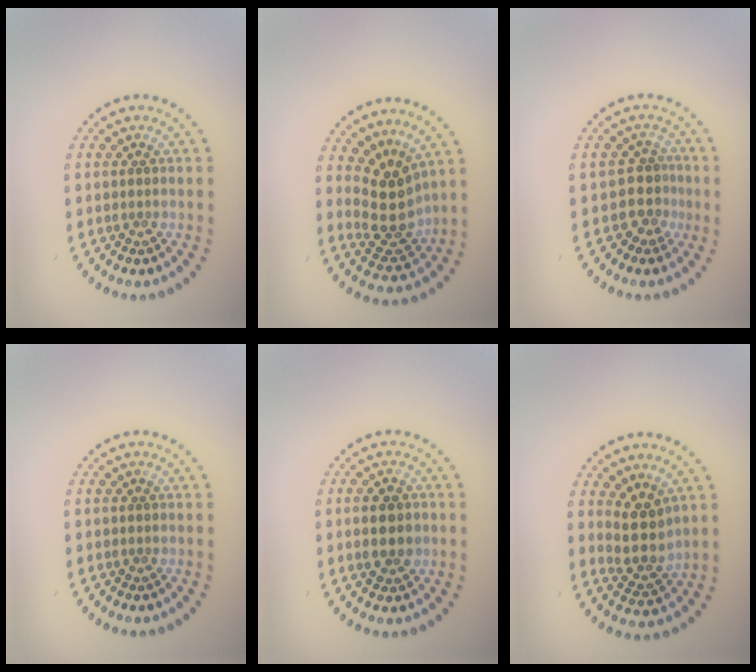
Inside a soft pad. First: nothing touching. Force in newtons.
{"total": 4.1, "press": 3.4, "slide": 2.3}
{"total": 2.5, "press": 1.9, "slide": 1.6}
{"total": 0.0}
{"total": 3.3, "press": 3.3, "slide": 0.1}
{"total": 3.7, "press": 3.0, "slide": 2.1}